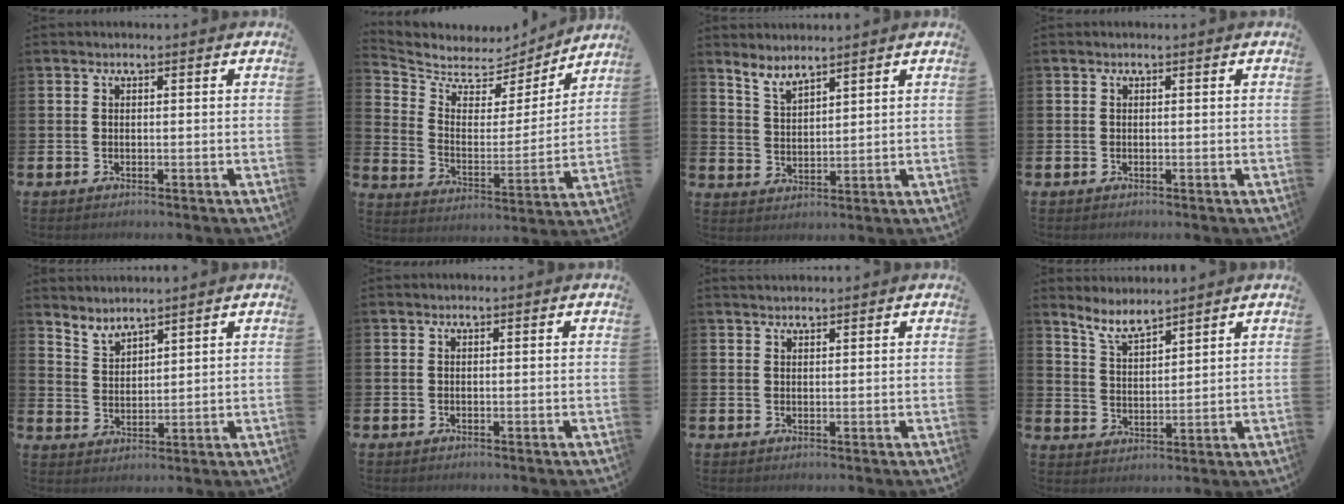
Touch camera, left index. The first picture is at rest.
{"total": 5.9, "force": [5.3, 2.5, 0.5], "torque": [-0.049, -0.049, 0.085]}
{"total": 3.9, "force": [3.8, 0.3, 0.6], "torque": [-0.023, -0.021, 0.070]}
{"total": 0.0}
{"total": 3.5, "force": [3.5, 0.1, -0.1], "torque": [-0.009, -0.022, 0.065]}
{"total": 0.0}
{"total": 1.4, "force": [1.4, 0.4, 0.0], "torque": [0.012, -0.003, 0.024]}
{"total": 5.8, "force": [5.5, 0.7, 1.8], "torque": [-0.052, -0.025, 0.099]}